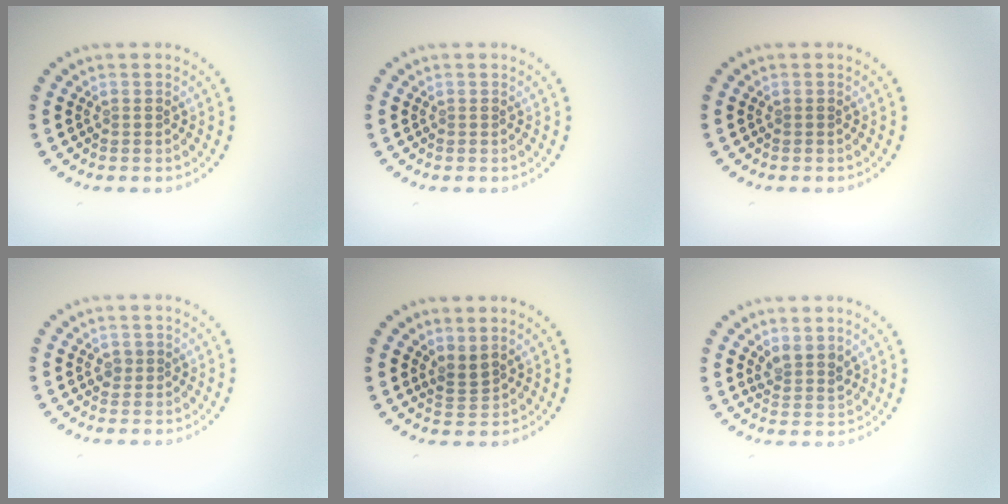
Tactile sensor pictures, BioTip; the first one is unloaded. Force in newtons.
{"total": 0.0}
{"total": 0.0}
{"total": 0.8, "press": 0.7, "slide": 0.3}
{"total": 1.8, "press": 1.4, "slide": 1.2}
{"total": 2.1, "press": 1.7, "slide": 1.3}